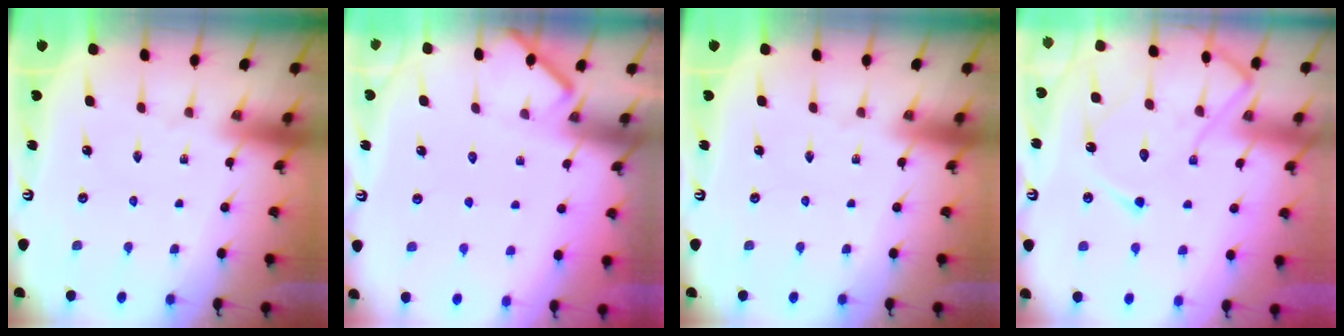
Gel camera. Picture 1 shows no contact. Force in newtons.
{"total": 3.7, "press": 3.6, "slide": 0.5}
{"total": 0.0}
{"total": 13.4, "press": 13.4, "slide": 0.9}